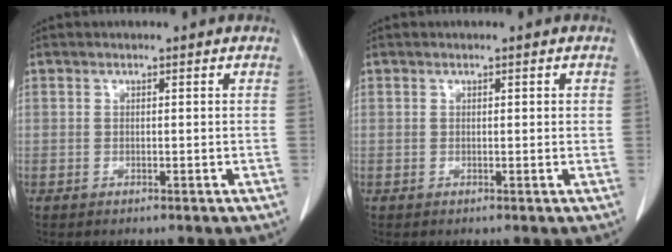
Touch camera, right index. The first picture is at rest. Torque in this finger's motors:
{"motor_torque": [0.03, -0.05, -0.02, -0.01]}